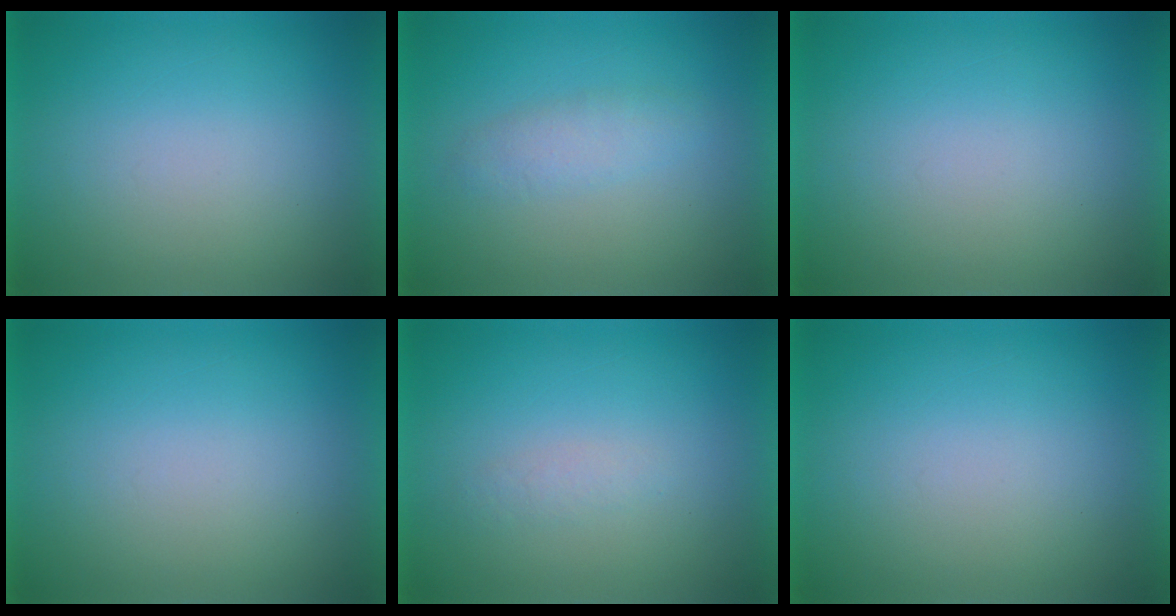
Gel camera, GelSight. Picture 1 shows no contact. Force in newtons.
{"total": 2.3}
{"total": 0.0}
{"total": 0.0}
{"total": 1.3}
{"total": 0.0}